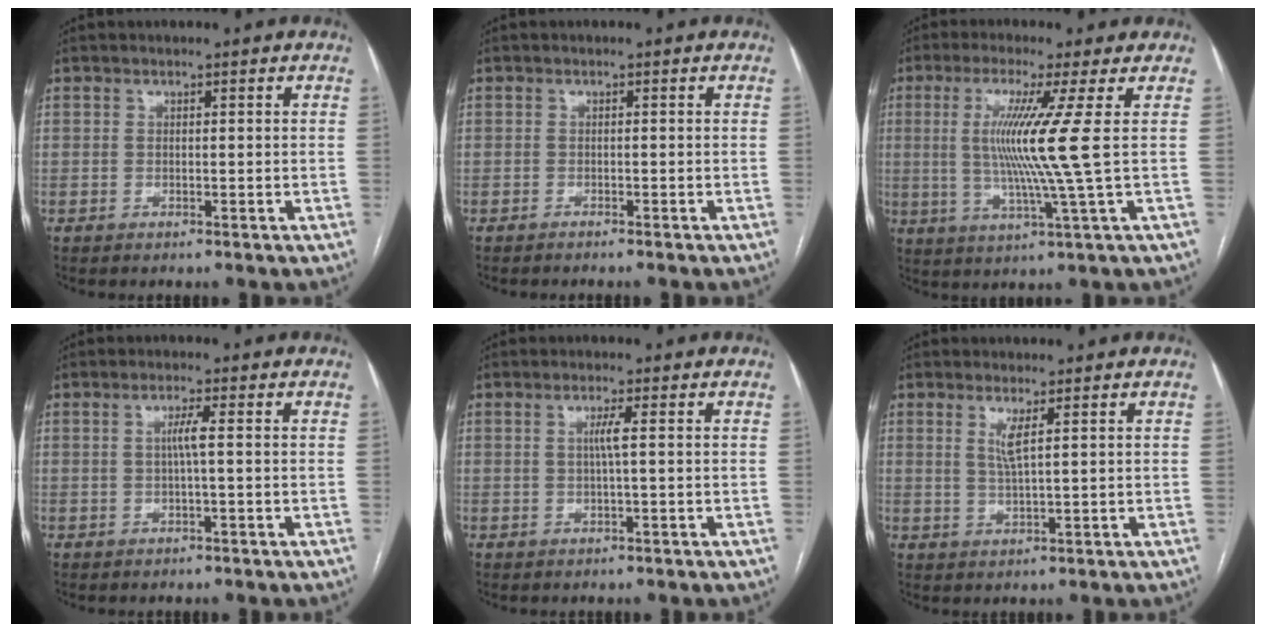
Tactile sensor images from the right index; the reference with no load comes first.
{"total": 2.2, "force": [-2.0, 0.1, 0.9], "torque": [-0.015, -0.001, -0.022]}
{"total": 10.1, "force": [1.3, -2.6, 9.6], "torque": [-0.188, -0.012, 0.031]}
{"total": 2.2, "force": [0.0, -0.3, 2.2], "torque": [-0.041, 0.002, 0.000]}
{"total": 2.0, "force": [0.2, -0.4, 1.9], "torque": [-0.037, 0.001, 0.003]}
{"total": 2.8, "force": [1.1, -0.2, 2.5], "torque": [-0.057, -0.007, 0.025]}